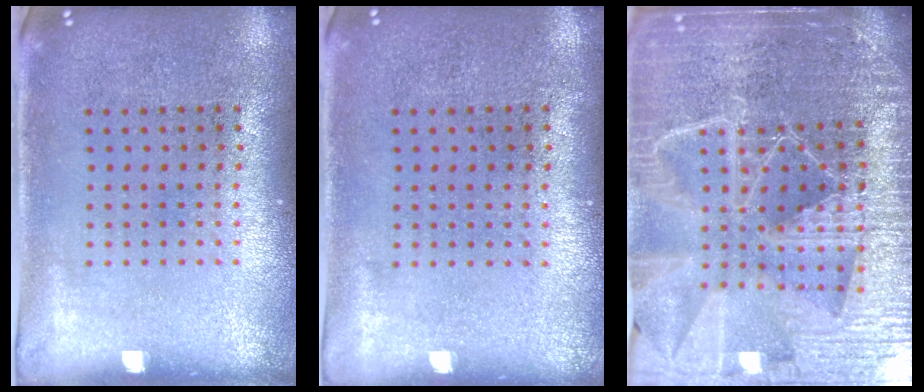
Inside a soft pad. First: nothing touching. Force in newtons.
{"total": 0.0}
{"total": 6.5, "press": 5.6, "slide": 3.4}